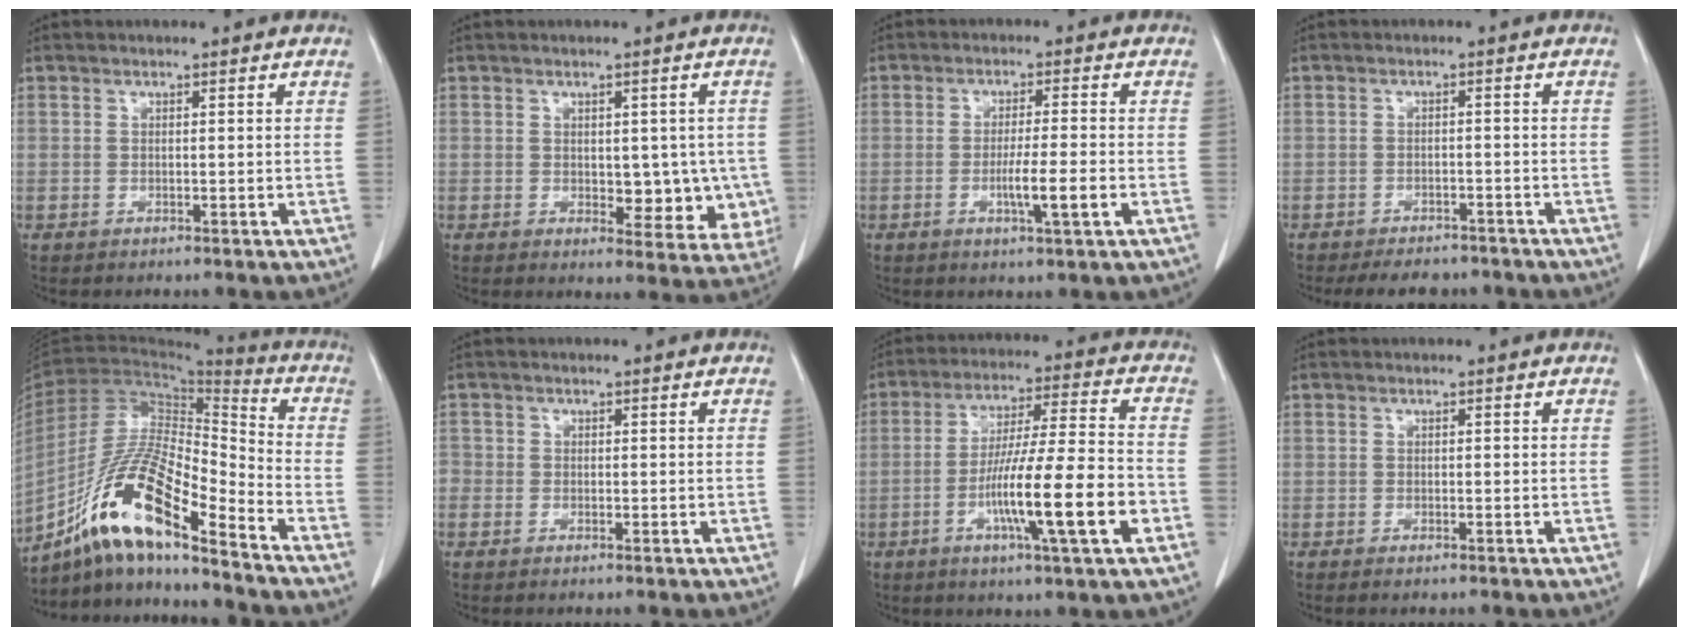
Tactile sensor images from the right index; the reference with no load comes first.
{"total": 7.4, "force": [-0.3, 4.3, 6.0], "torque": [-0.045, 0.001, 0.008]}
{"total": 5.5, "force": [-1.6, -0.2, 5.3], "torque": [-0.088, -0.008, -0.024]}
{"total": 6.4, "force": [-5.6, 2.6, 1.7], "torque": [-0.018, -0.001, -0.071]}
{"total": 17.3, "force": [-11.9, 2.1, 12.3], "torque": [-0.236, -0.003, -0.217]}
{"total": 1.8, "force": [-0.6, 1.6, 0.4], "torque": [-0.005, 0.004, -0.017]}
{"total": 15.2, "force": [-4.9, 0.2, 14.4], "torque": [-0.247, -0.008, -0.083]}
{"total": 0.8, "force": [-0.6, 0.0, 0.5], "torque": [-0.013, -0.002, -0.009]}